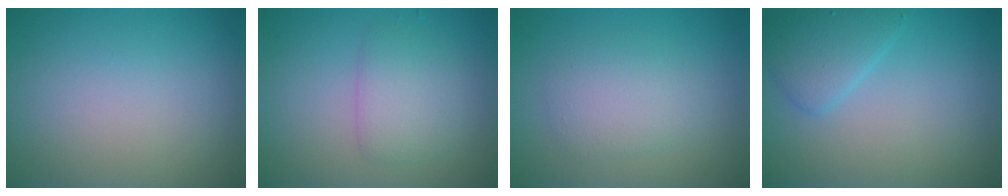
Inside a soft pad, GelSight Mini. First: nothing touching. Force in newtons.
{"total": 2.9, "press": 2.9, "slide": 0.1}
{"total": 2.9, "press": 2.9, "slide": 0.1}
{"total": 2.8, "press": 2.8, "slide": 0.1}